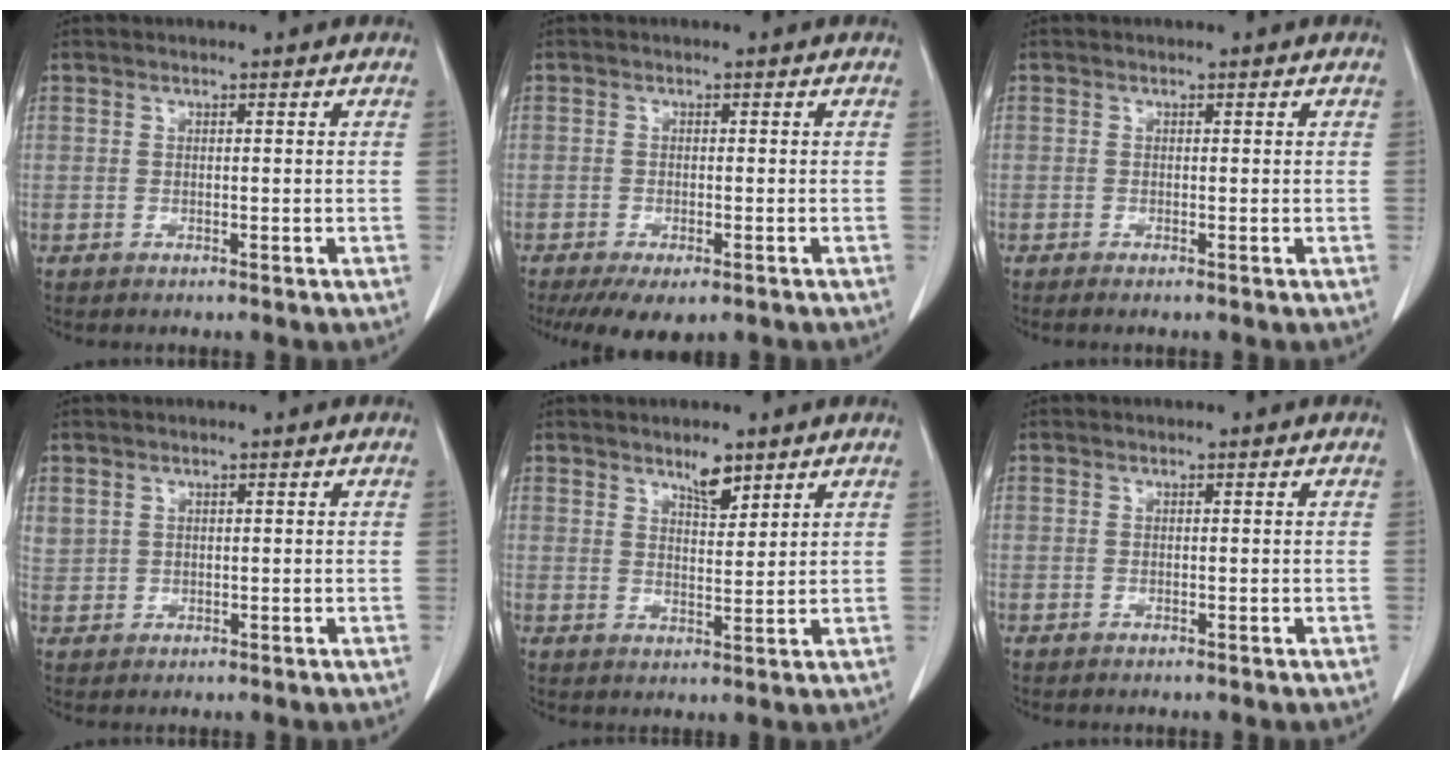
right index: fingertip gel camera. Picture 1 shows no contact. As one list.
[{"total": 6.7, "force": [-4.5, 2.7, 4.1], "torque": [-0.059, -0.012, -0.069]}, {"total": 0.5, "force": [-0.4, 0.0, 0.4], "torque": [-0.008, -0.002, -0.009]}, {"total": 2.4, "force": [1.4, 1.8, 0.5], "torque": [-0.010, 0.012, 0.038]}, {"total": 3.9, "force": [3.0, 1.2, 2.3], "torque": [-0.040, -0.003, 0.052]}, {"total": 0.0}]